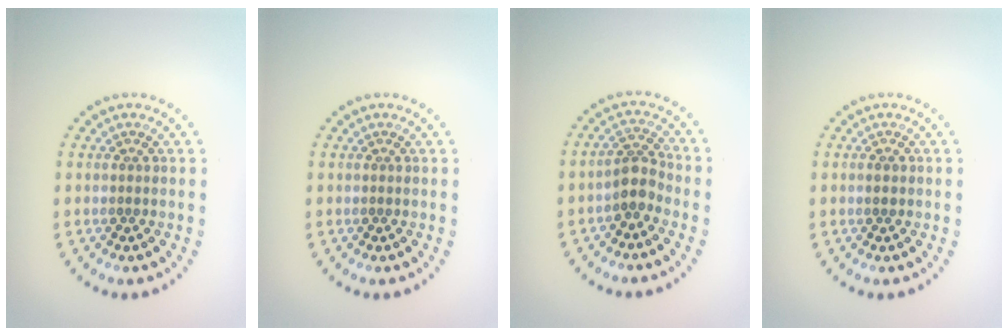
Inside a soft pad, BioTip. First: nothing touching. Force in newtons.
{"total": 0.0}
{"total": 2.5, "press": 2.1, "slide": 1.4}
{"total": 1.0, "press": 1.0, "slide": 0.1}